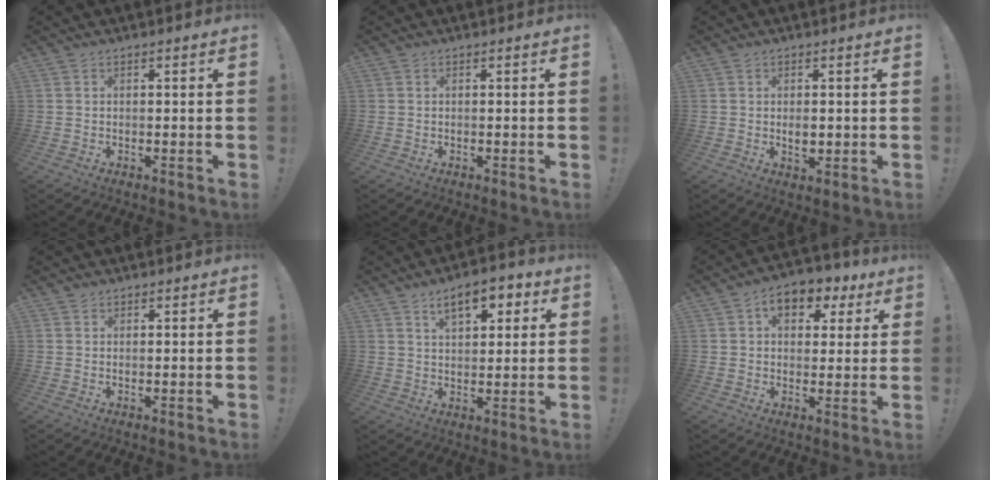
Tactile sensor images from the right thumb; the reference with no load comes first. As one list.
[{"total": 0.0}, {"total": 6.0, "force": [0.4, 4.8, 3.7], "torque": [-0.049, 0.002, 0.012]}, {"total": 0.9, "force": [0.7, 0.4, 0.0], "torque": [0.000, -0.001, 0.015]}, {"total": 9.8, "force": [5.0, 4.8, 6.9], "torque": [-0.093, -0.013, 0.086]}, {"total": 8.4, "force": [3.7, 5.5, 5.2], "torque": [-0.072, -0.010, 0.066]}]